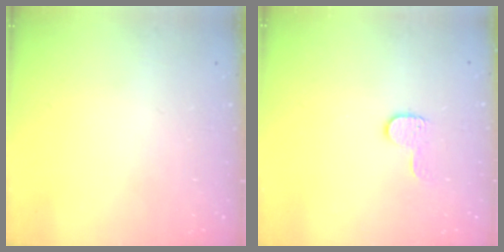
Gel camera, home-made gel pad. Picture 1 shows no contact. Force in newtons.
{"total": 7.4, "press": 7.4, "slide": 0.4}